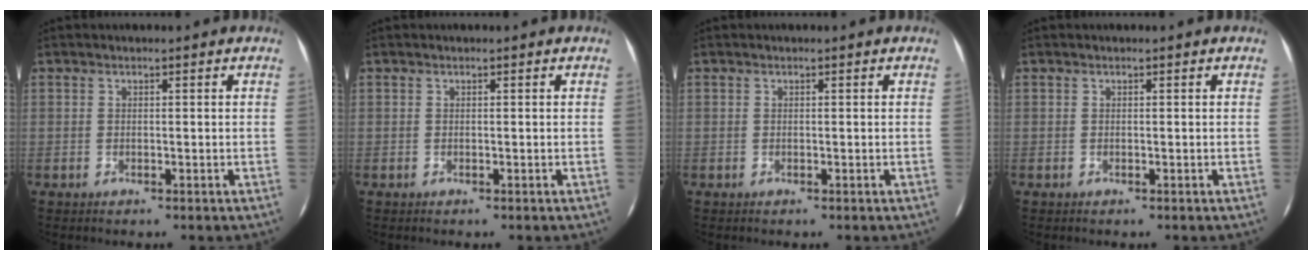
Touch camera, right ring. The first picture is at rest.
{"total": 0.0}
{"total": 0.0}
{"total": 0.0}